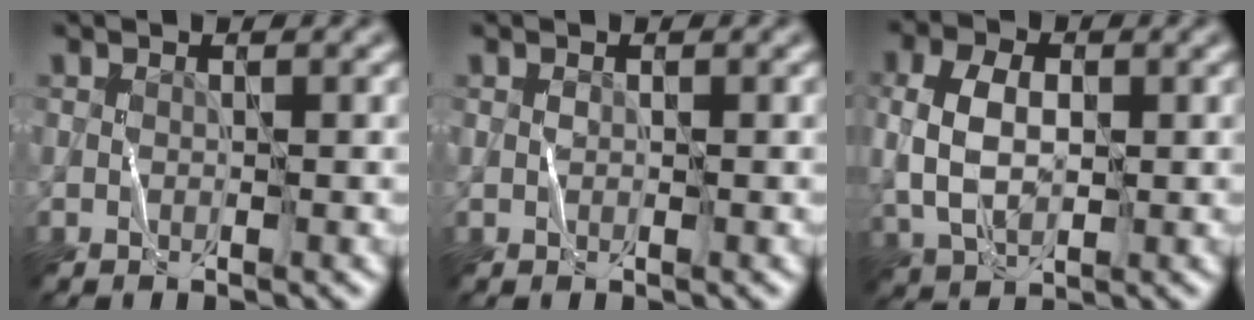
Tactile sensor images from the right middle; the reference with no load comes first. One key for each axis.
{"total": 0.0}
{"total": 5.2, "fx": 0.3, "fy": 3.5, "fz": 3.9, "tx": -0.090, "ty": 0.003, "tz": 0.010}